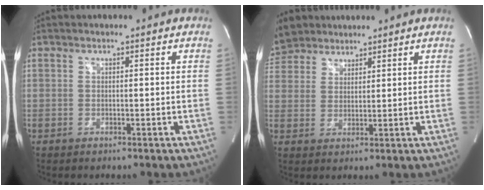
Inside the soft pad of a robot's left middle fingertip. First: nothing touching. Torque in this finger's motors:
{"motor_torque": [0.36, -0.36, 1.05, 0.21]}